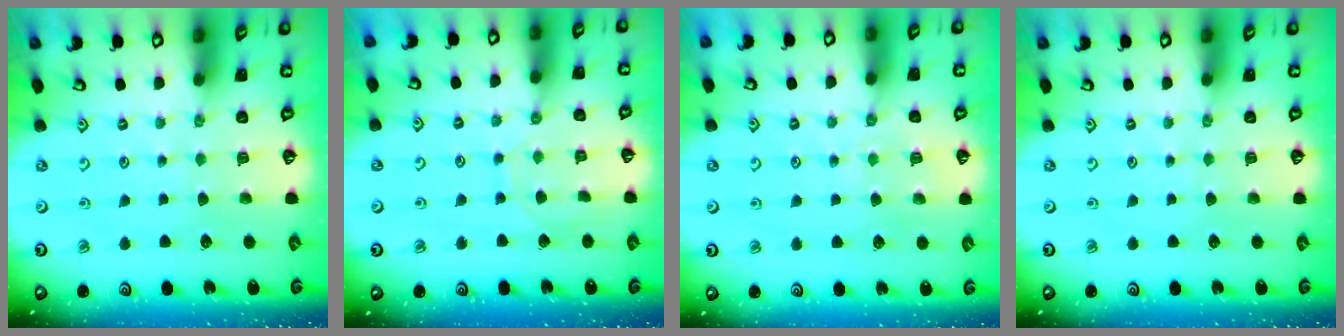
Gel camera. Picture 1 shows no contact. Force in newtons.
{"total": 6.1, "press": 6.1, "slide": 0.6}
{"total": 4.7, "press": 4.7, "slide": 0.5}
{"total": 0.0}